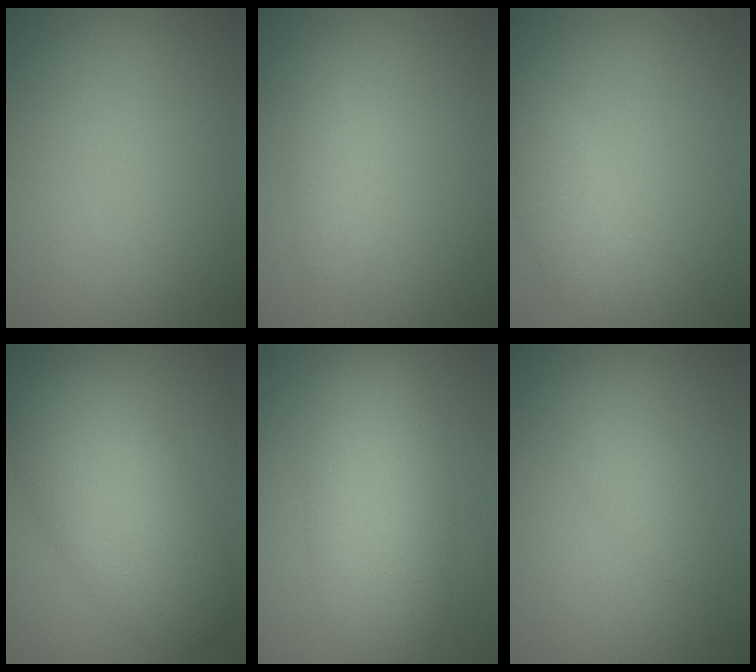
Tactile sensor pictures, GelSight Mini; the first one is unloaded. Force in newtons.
{"total": 1.6, "press": 1.6, "slide": 0.2}
{"total": 2.3, "press": 2.3, "slide": 0.2}
{"total": 8.7, "press": 8.6, "slide": 0.3}
{"total": 7.2, "press": 7.2, "slide": 0.2}
{"total": 1.7, "press": 1.7, "slide": 0.0}